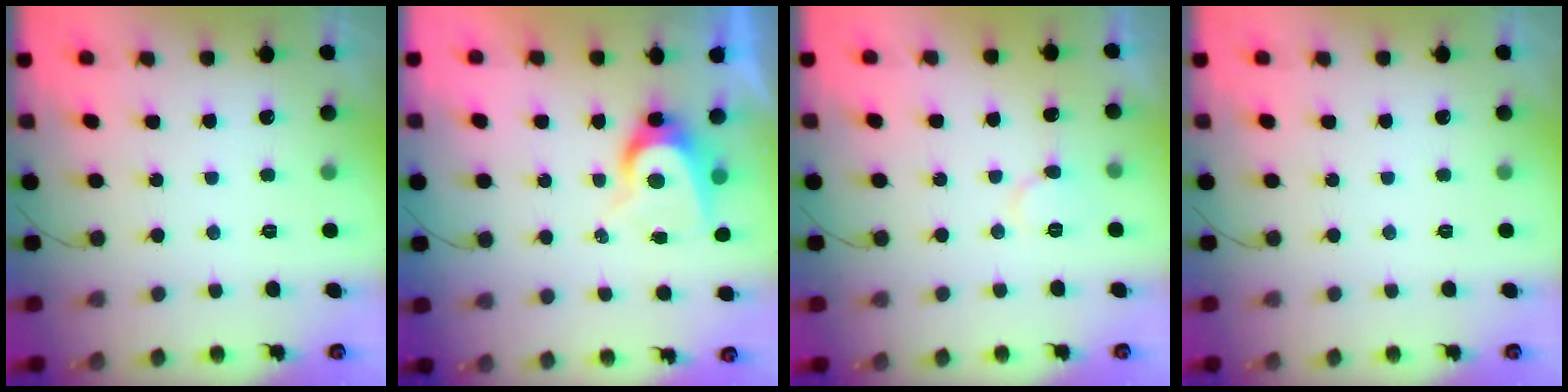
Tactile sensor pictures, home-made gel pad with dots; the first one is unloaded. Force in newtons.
{"total": 7.2, "press": 7.2, "slide": 0.5}
{"total": 5.6, "press": 5.6, "slide": 0.5}
{"total": 0.0}